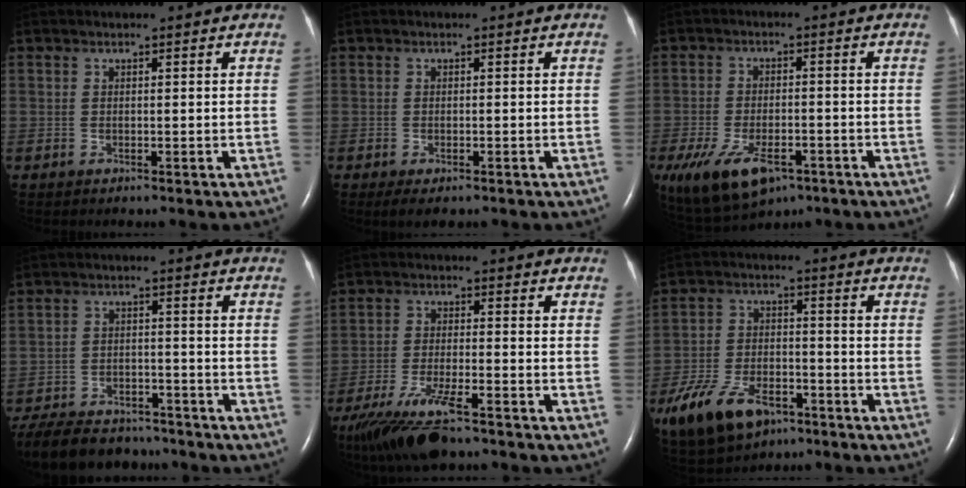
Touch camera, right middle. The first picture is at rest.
{"total": 2.5, "force": [-1.6, 0.9, 1.7], "torque": [-0.024, -0.004, -0.021]}
{"total": 11.5, "force": [-6.4, 5.6, 7.7], "torque": [-0.153, -0.011, -0.098]}
{"total": 15.5, "force": [-13.2, 5.7, 5.6], "torque": [-0.122, -0.007, -0.195]}
{"total": 11.4, "force": [-8.4, 2.0, 7.4], "torque": [-0.145, -0.034, -0.149]}
{"total": 13.2, "force": [-8.1, 6.8, 7.9], "torque": [-0.164, -0.001, -0.138]}